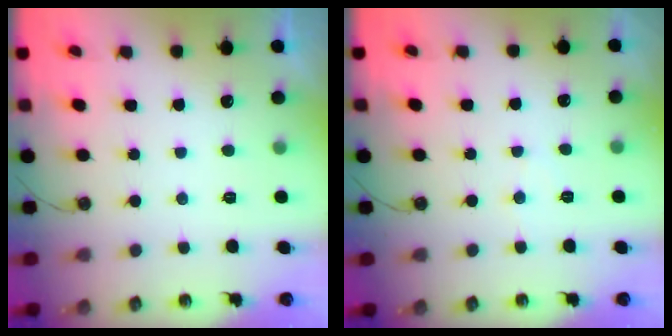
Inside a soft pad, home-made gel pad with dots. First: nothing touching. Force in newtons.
{"total": 4.4, "press": 4.4, "slide": 0.6}